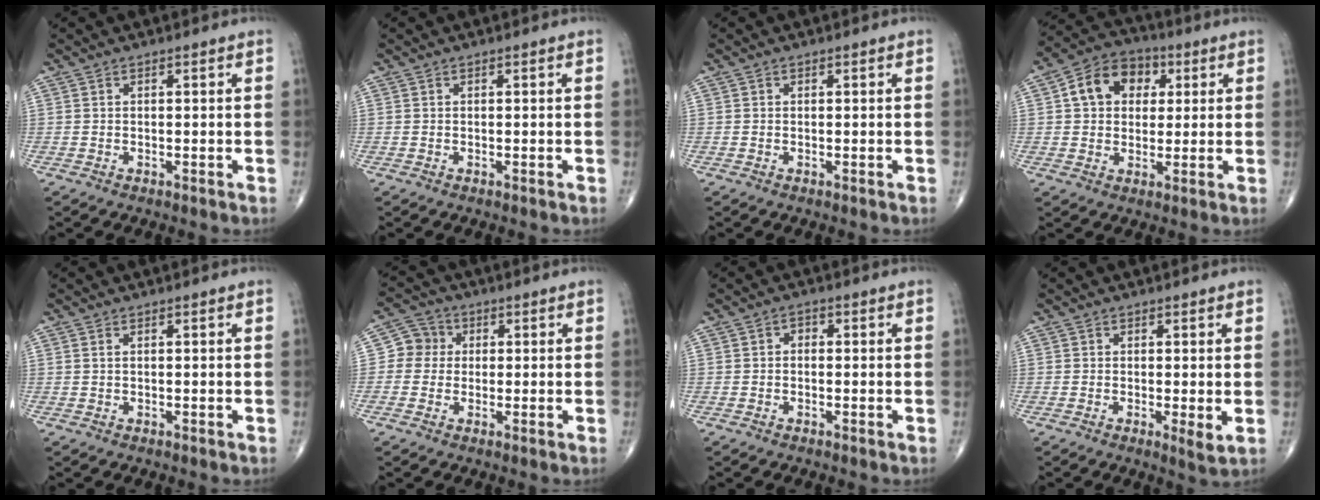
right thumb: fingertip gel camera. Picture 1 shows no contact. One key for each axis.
{"total": 0.0}
{"total": 0.0}
{"total": 11.0, "fx": 2.8, "fy": 8.5, "fz": 6.5, "tx": -0.077, "ty": 0.011, "tz": 0.036}
{"total": 0.6, "fx": 0.3, "fy": 0.2, "fz": 0.5, "tx": -0.016, "ty": 0.007, "tz": 0.007}
{"total": 5.0, "fx": 0.3, "fy": 4.8, "fz": 1.3, "tx": 0.005, "ty": 0.011, "tz": -0.007}
{"total": 1.5, "fx": 0.0, "fy": 1.1, "fz": 1.0, "tx": -0.008, "ty": 0.008, "tz": -0.005}
{"total": 2.6, "fx": -0.1, "fy": 0.6, "fz": 2.6, "tx": -0.043, "ty": -0.011, "tz": -0.006}